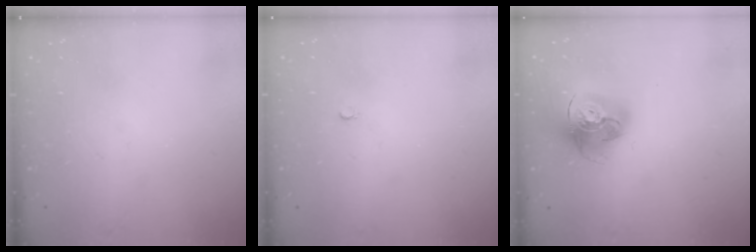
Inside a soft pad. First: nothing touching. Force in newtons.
{"total": 2.0, "press": 2.0, "slide": 0.2}
{"total": 16.4, "press": 16.3, "slide": 1.7}